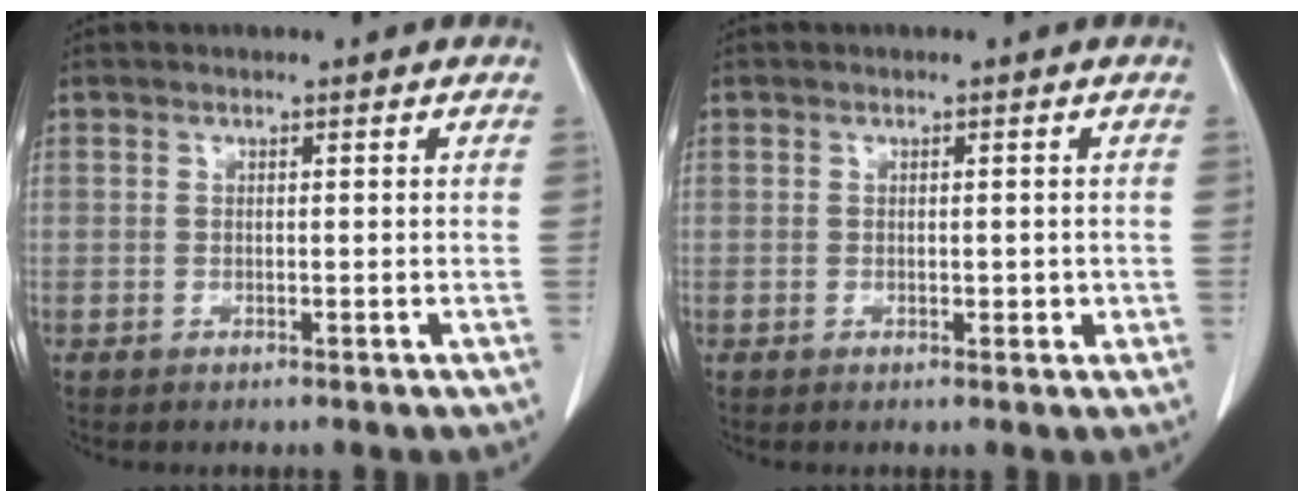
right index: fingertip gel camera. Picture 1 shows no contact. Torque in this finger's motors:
{"motor_torque": [-0.08, 0.17, 0.02, 0.02]}